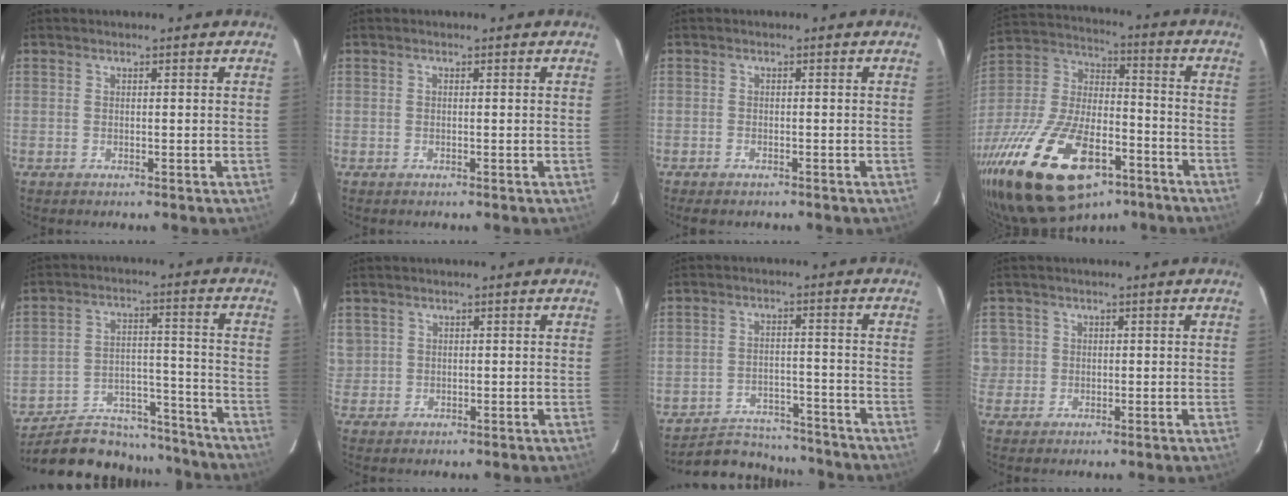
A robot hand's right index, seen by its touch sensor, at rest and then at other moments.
{"total": 0.0}
{"total": 2.2, "force": [-1.8, 0.9, 0.8], "torque": [-0.023, -0.004, -0.032]}
{"total": 30.1, "force": [-17.3, 14.1, 20.2], "torque": [-0.409, -0.022, -0.282]}
{"total": 22.1, "force": [-19.4, 8.1, 6.7], "torque": [-0.135, 0.034, -0.259]}
{"total": 2.8, "force": [0.6, 2.7, 0.3], "torque": [0.001, 0.005, 0.012]}
{"total": 10.9, "force": [-10.2, 3.2, 2.0], "torque": [-0.059, 0.012, -0.141]}
{"total": 4.8, "force": [0.2, 4.8, 0.7], "torque": [-0.006, 0.021, 0.011]}